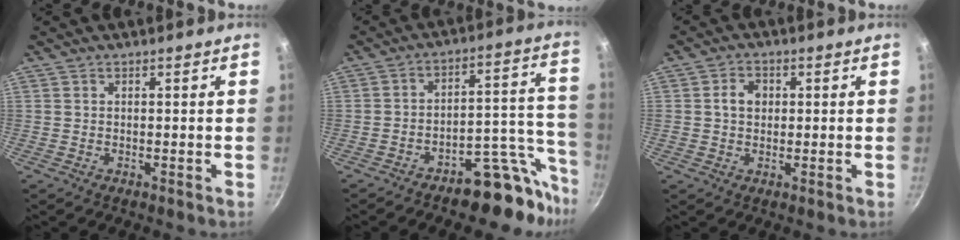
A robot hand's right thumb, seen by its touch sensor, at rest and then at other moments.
{"total": 13.7, "force": [-10.5, 5.8, 6.6], "torque": [-0.020, 0.110, -0.152]}
{"total": 4.1, "force": [0.5, 3.3, 2.4], "torque": [-0.024, 0.007, 0.005]}